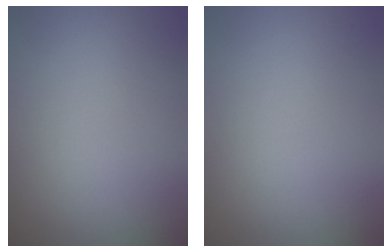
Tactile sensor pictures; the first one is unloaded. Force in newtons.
{"total": 0.0}